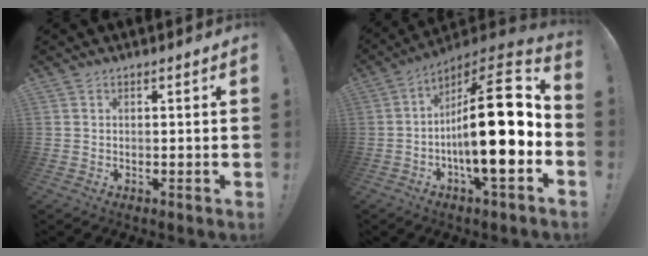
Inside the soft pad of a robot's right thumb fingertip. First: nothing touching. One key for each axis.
{"total": 23.9, "fx": -2.3, "fy": 6.7, "fz": 22.8, "tx": -0.364, "ty": 0.005, "tz": -0.042}